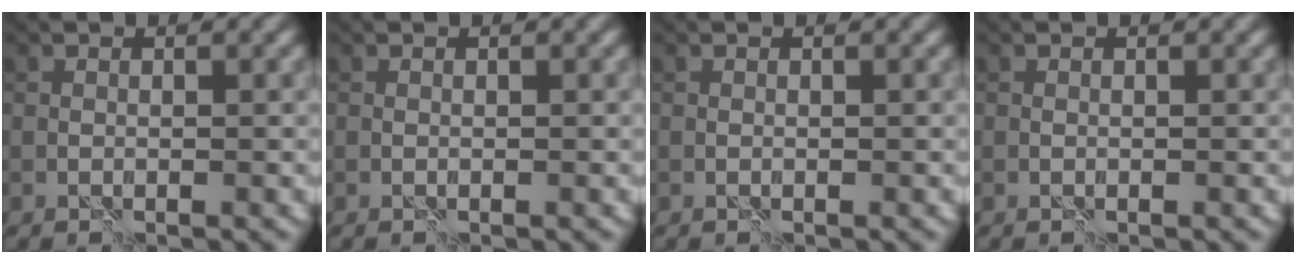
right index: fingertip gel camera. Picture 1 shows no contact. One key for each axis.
{"total": 0.0}
{"total": 0.0}
{"total": 0.0}